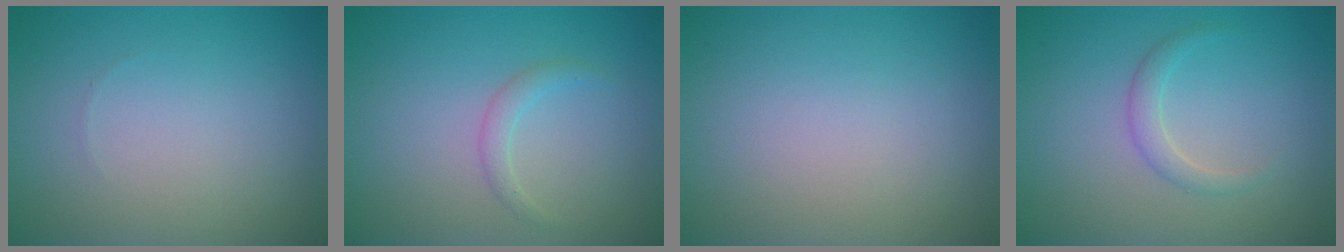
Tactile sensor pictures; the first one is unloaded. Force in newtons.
{"total": 1.2, "press": 1.2, "slide": 0.0}
{"total": 0.0}
{"total": 1.5, "press": 1.5, "slide": 0.1}